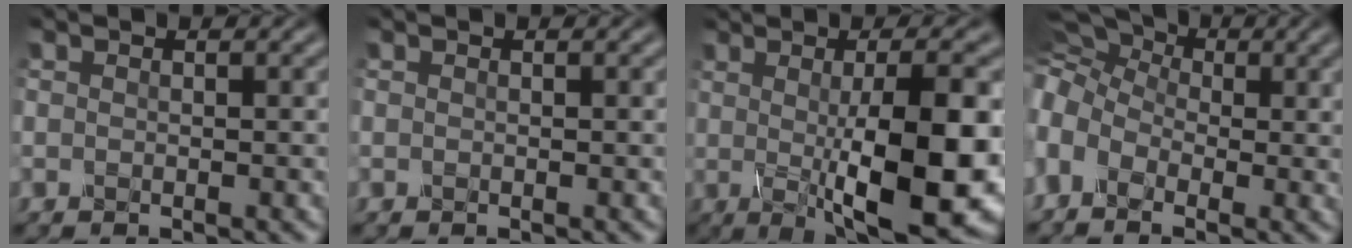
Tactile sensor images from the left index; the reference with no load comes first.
{"total": 0.0}
{"total": 13.0, "force": [-0.8, 3.7, 12.4], "torque": [-0.148, -0.006, -0.006]}
{"total": 8.8, "force": [1.2, 6.4, 5.9], "torque": [-0.128, 0.032, 0.007]}